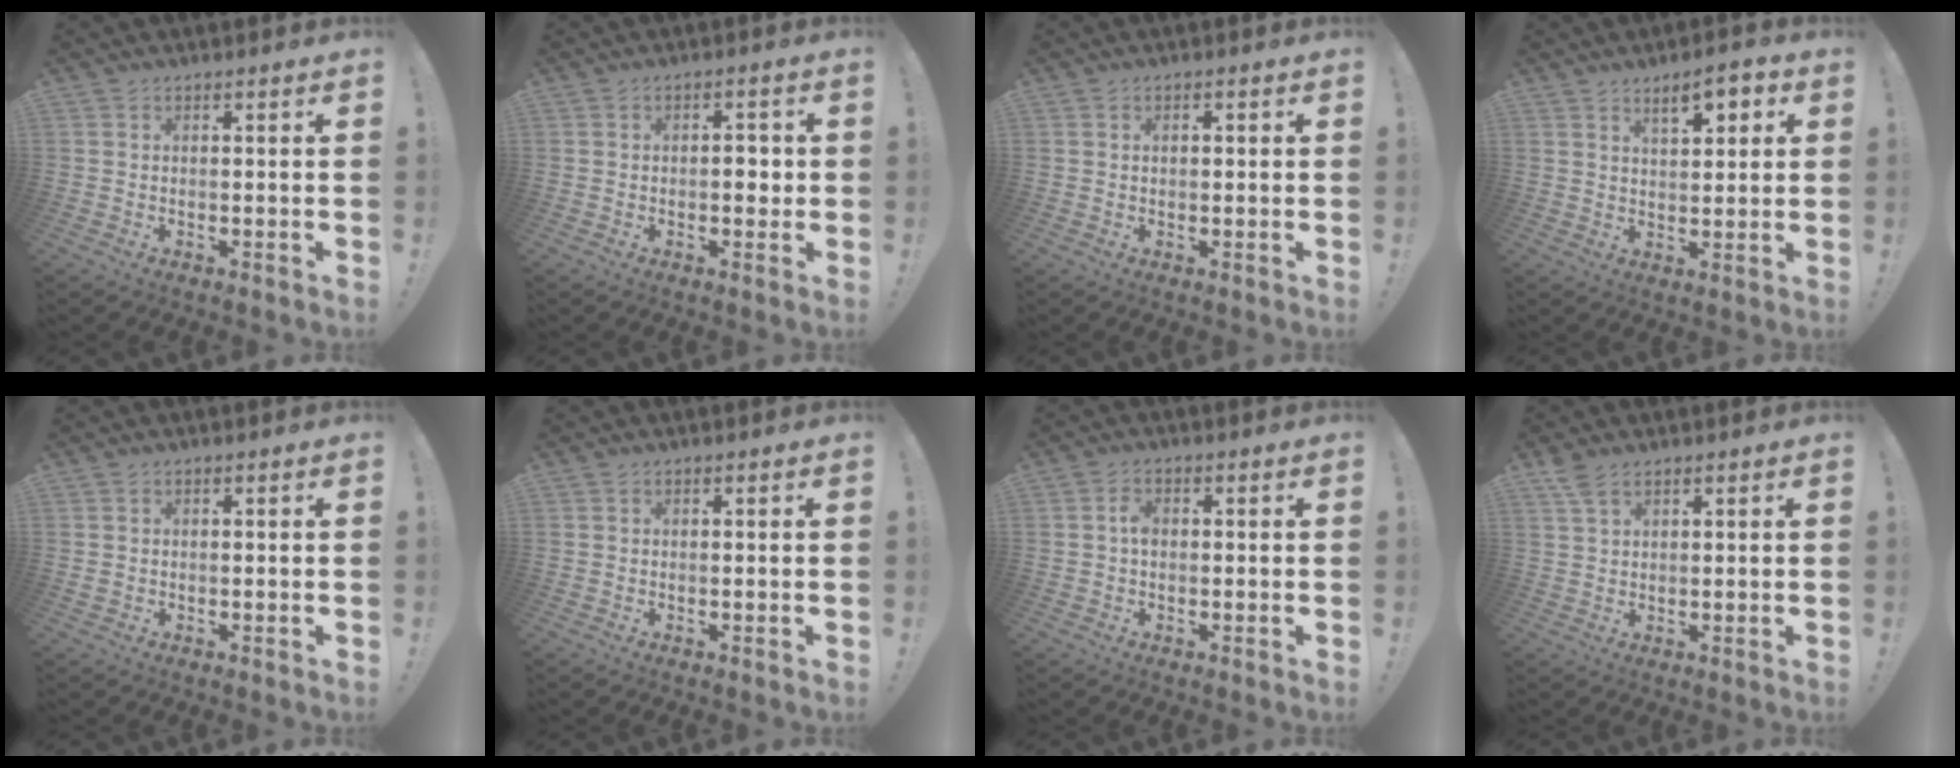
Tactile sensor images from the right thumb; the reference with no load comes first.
{"total": 3.6, "force": [-0.5, 2.3, 2.8], "torque": [-0.036, 0.005, -0.013]}
{"total": 1.0, "force": [0.1, 0.7, 0.8], "torque": [-0.011, 0.001, -0.001]}
{"total": 7.3, "force": [4.0, 2.8, 5.4], "torque": [-0.065, -0.021, 0.062]}
{"total": 0.6, "force": [0.0, 0.6, 0.1], "torque": [-0.007, 0.005, 0.001]}
{"total": 0.0}
{"total": 3.0, "force": [-0.1, 2.0, 2.3], "torque": [-0.036, 0.007, -0.003]}
{"total": 4.2, "force": [3.1, 1.7, 2.3], "torque": [-0.042, -0.012, 0.058]}